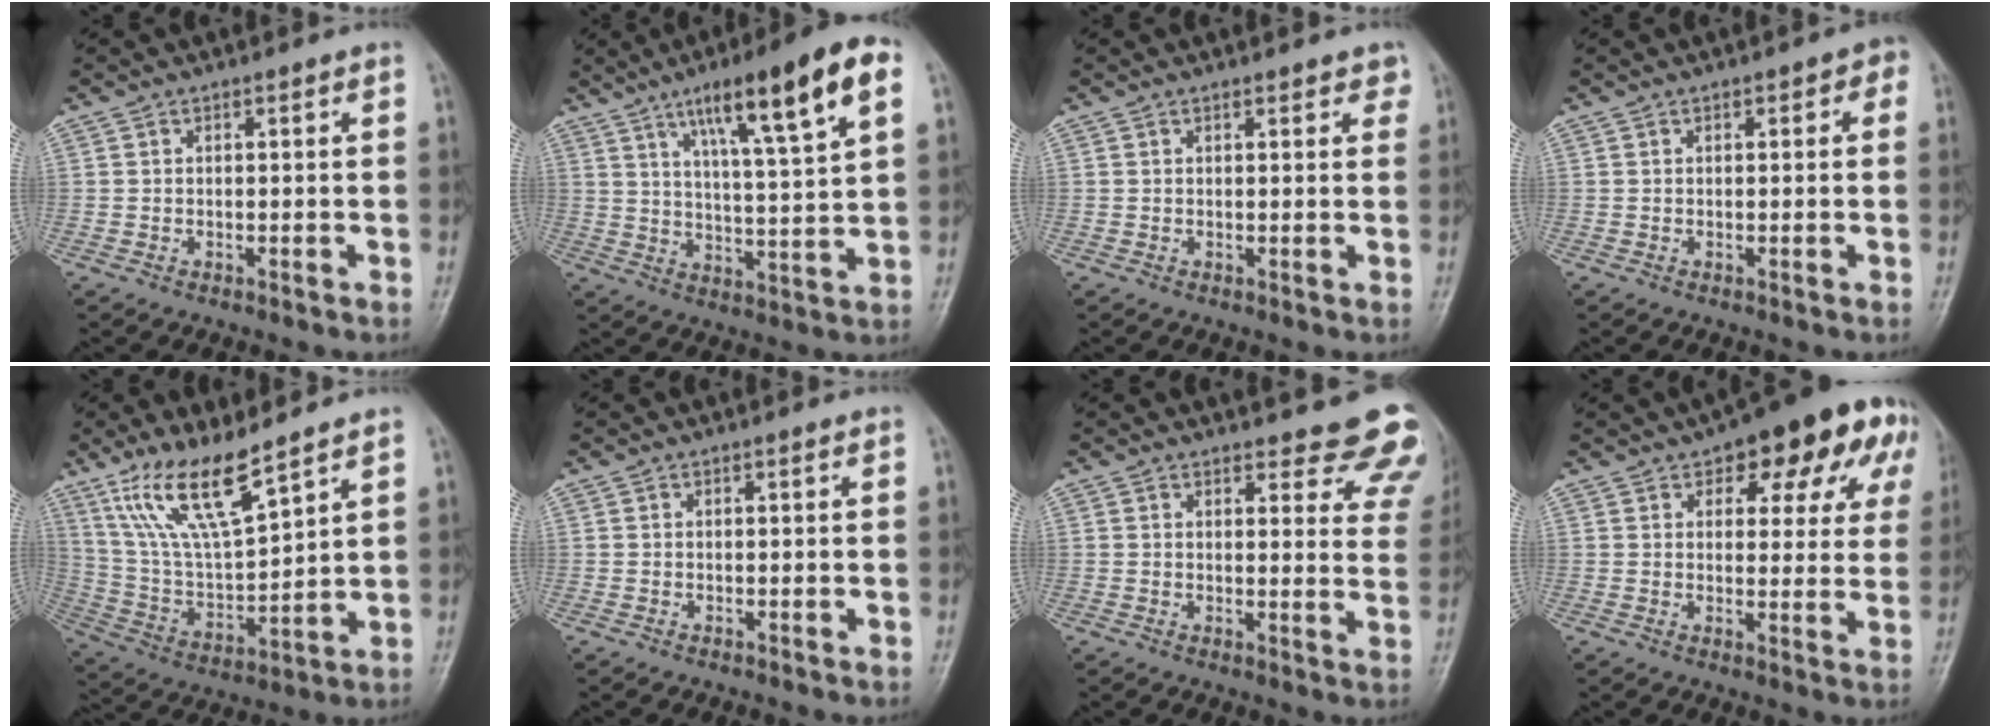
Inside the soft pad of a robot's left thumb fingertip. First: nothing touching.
{"total": 17.3, "force": [8.4, 2.5, 14.9], "torque": [-0.224, -0.017, 0.131]}
{"total": 2.6, "force": [1.7, 1.1, 1.6], "torque": [-0.004, -0.005, 0.017]}
{"total": 3.0, "force": [0.9, 1.4, 2.4], "torque": [-0.020, 0.004, 0.004]}
{"total": 14.1, "force": [9.9, 3.3, 9.5], "torque": [-0.172, -0.052, 0.209]}
{"total": 0.0}
{"total": 13.4, "force": [12.1, 4.1, 3.9], "torque": [0.014, -0.081, 0.107]}
{"total": 17.0, "force": [8.4, 8.0, 12.4], "torque": [-0.107, -0.003, 0.102]}